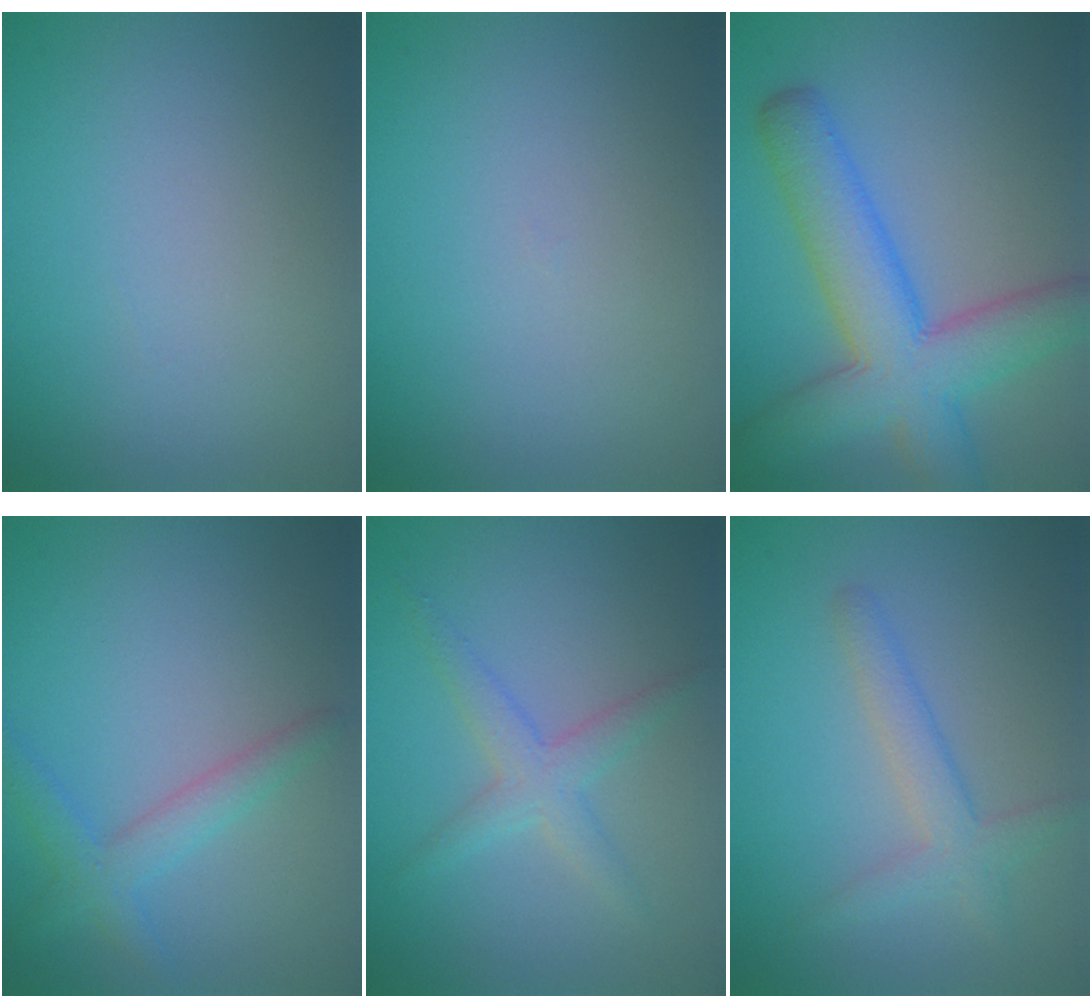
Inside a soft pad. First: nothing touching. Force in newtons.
{"total": 0.0}
{"total": 8.4, "press": 8.4, "slide": 0.4}
{"total": 2.6, "press": 2.6, "slide": 0.2}
{"total": 2.5, "press": 2.5, "slide": 0.1}
{"total": 2.7, "press": 2.6, "slide": 0.1}